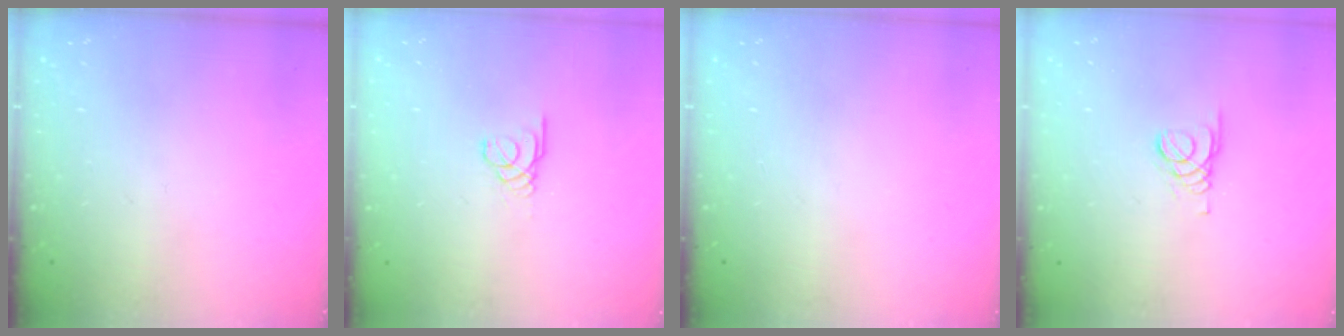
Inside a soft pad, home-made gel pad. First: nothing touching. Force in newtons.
{"total": 1.7, "press": 1.7, "slide": 0.2}
{"total": 0.0}
{"total": 1.4, "press": 1.4, "slide": 0.2}